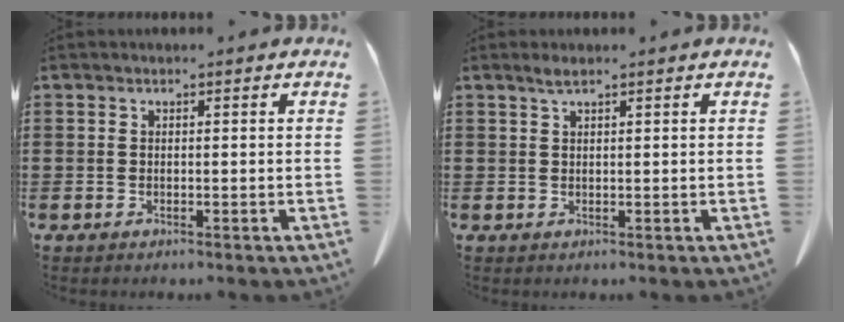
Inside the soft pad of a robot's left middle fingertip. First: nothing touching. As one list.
[{"total": 1.3, "force": [0.9, 0.1, 0.9], "torque": [-0.021, -0.001, 0.017]}]